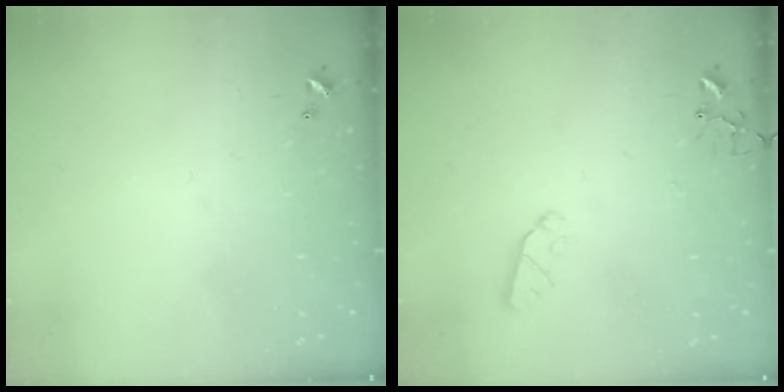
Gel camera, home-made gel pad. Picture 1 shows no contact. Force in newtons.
{"total": 5.5, "press": 5.5, "slide": 0.4}